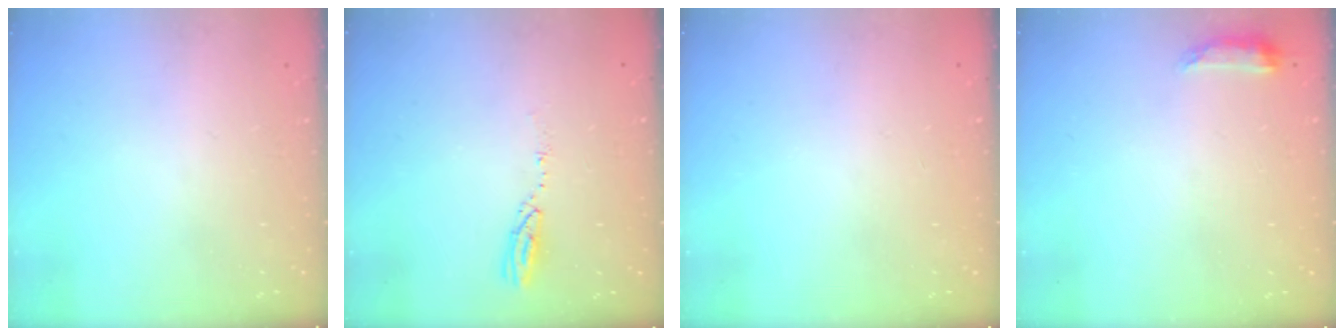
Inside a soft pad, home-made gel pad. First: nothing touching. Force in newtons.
{"total": 3.8, "press": 3.8, "slide": 0.2}
{"total": 0.0}
{"total": 6.6, "press": 6.6, "slide": 0.6}